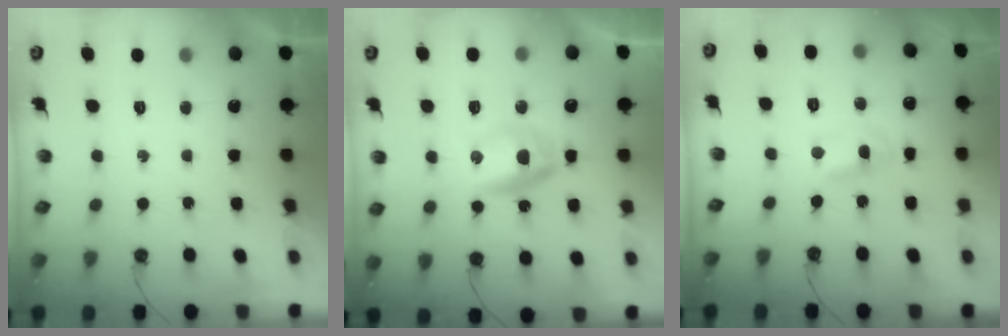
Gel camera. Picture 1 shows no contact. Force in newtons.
{"total": 7.4, "press": 7.3, "slide": 1.1}
{"total": 1.7, "press": 1.7, "slide": 0.1}